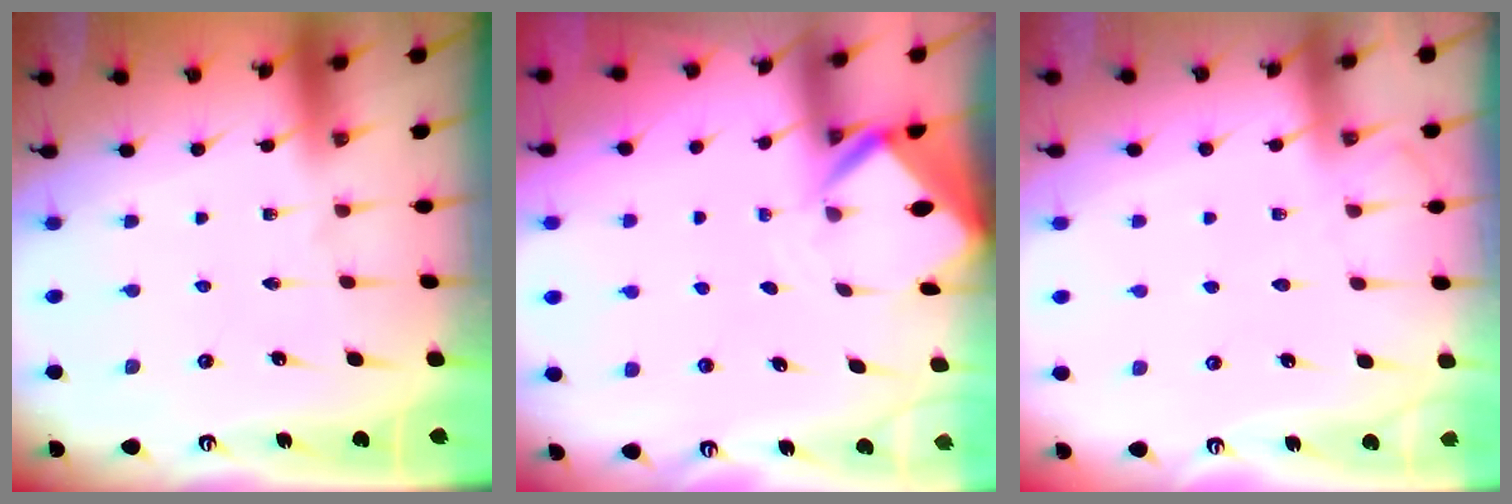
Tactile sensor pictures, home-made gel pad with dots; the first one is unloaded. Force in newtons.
{"total": 3.0, "press": 3.0, "slide": 0.2}
{"total": 3.9, "press": 3.9, "slide": 0.6}